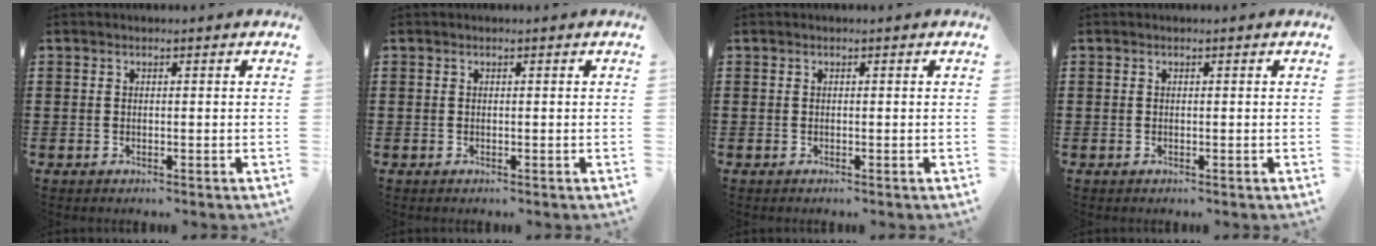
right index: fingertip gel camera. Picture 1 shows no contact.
{"total": 0.0}
{"total": 0.0}
{"total": 0.0}